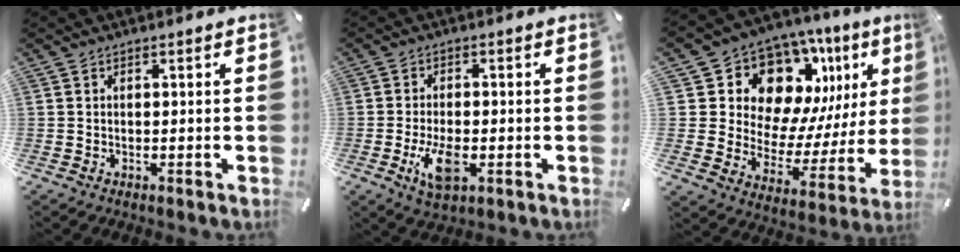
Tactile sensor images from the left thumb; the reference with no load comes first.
{"total": 7.6, "force": [-2.2, 3.7, 6.3], "torque": [-0.131, -0.006, -0.042]}
{"total": 14.2, "force": [9.3, 9.5, 4.9], "torque": [-0.068, -0.100, 0.166]}